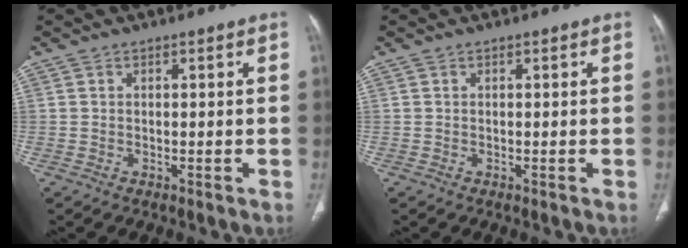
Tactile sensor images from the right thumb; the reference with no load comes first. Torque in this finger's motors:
{"motor_torque": [-0.01, 0.01, -0.03, 0.02, 0.00]}